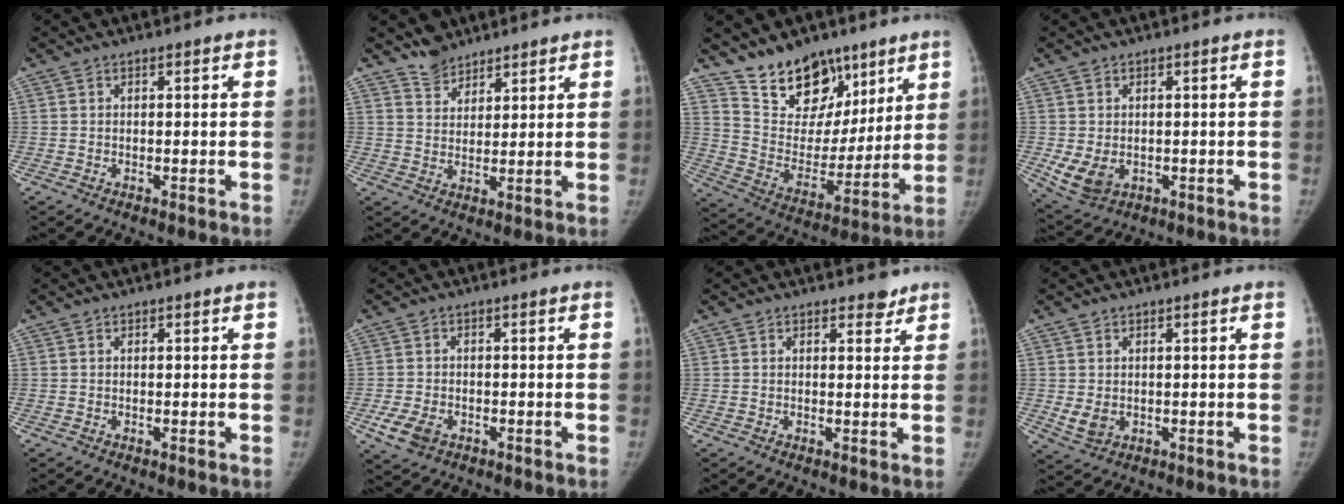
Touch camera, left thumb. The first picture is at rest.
{"total": 4.7, "force": [4.1, 2.3, 0.3], "torque": [0.021, -0.032, 0.073]}
{"total": 17.1, "force": [12.1, 10.3, 6.1], "torque": [-0.040, -0.079, 0.216]}
{"total": 6.1, "force": [-1.1, 4.5, 3.9], "torque": [-0.064, -0.007, -0.004]}
{"total": 0.0}
{"total": 5.1, "force": [-2.2, 3.5, 2.9], "torque": [-0.056, 0.003, -0.035]}
{"total": 1.9, "force": [1.6, 1.0, 0.4], "torque": [0.010, -0.010, 0.016]}
{"total": 3.3, "force": [-0.2, 2.6, 2.0], "torque": [-0.030, -0.007, 0.009]}